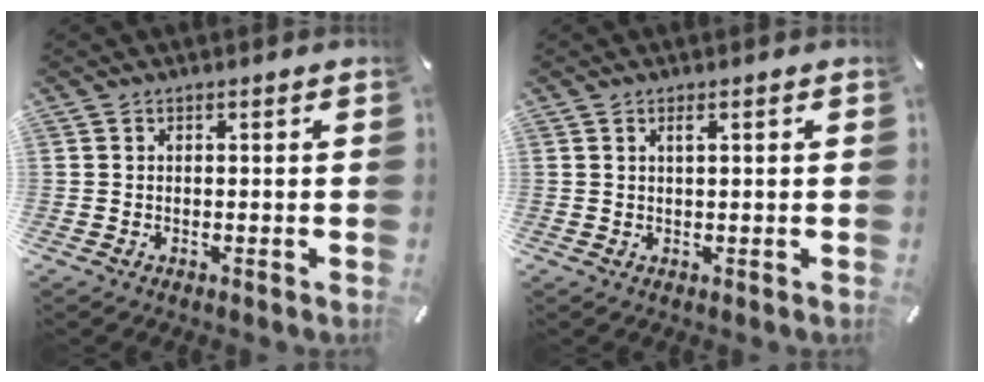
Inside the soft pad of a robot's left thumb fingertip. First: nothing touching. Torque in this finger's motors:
{"motor_torque": [0.29, 0.32, -0.03, -0.01, 0.00]}